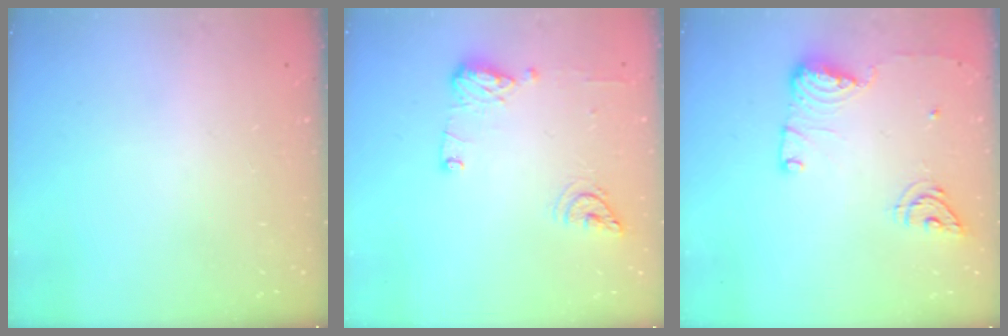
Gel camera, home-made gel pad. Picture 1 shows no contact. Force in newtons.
{"total": 13.7, "press": 12.7, "slide": 5.1}
{"total": 14.0, "press": 13.8, "slide": 2.7}